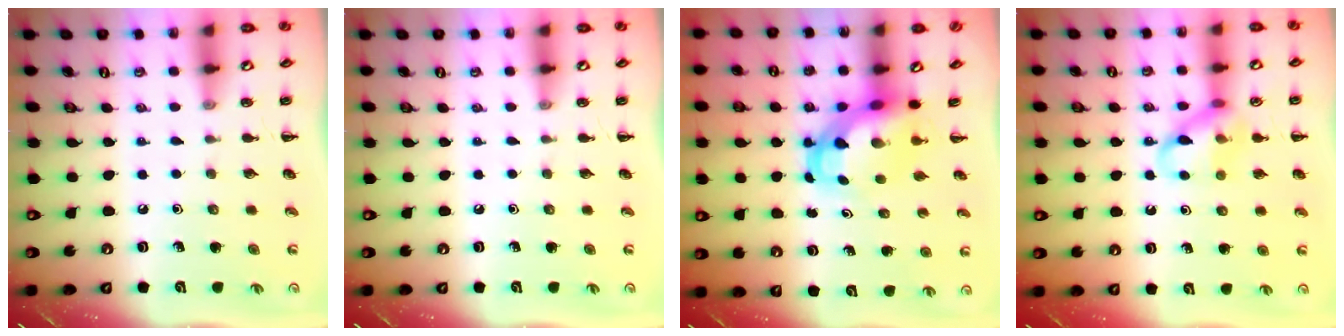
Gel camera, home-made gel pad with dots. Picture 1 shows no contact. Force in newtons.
{"total": 0.0}
{"total": 5.5, "press": 5.3, "slide": 1.4}
{"total": 11.5, "press": 11.4, "slide": 1.3}